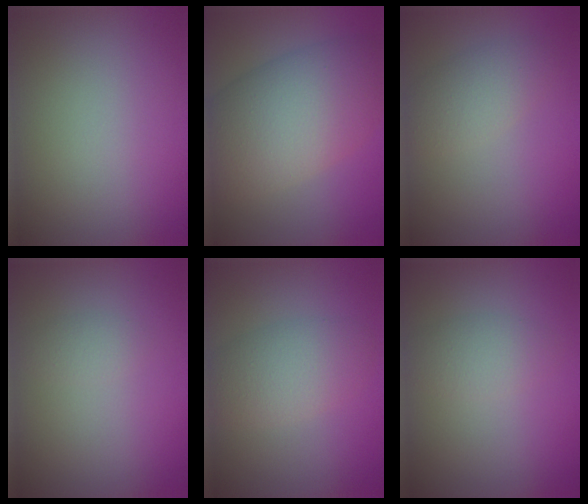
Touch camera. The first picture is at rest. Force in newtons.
{"total": 9.9, "press": 9.9, "slide": 0.5}
{"total": 2.9, "press": 2.9, "slide": 0.1}
{"total": 1.1, "press": 1.1, "slide": 0.0}
{"total": 4.2, "press": 4.2, "slide": 0.1}
{"total": 2.1, "press": 2.1, "slide": 0.1}